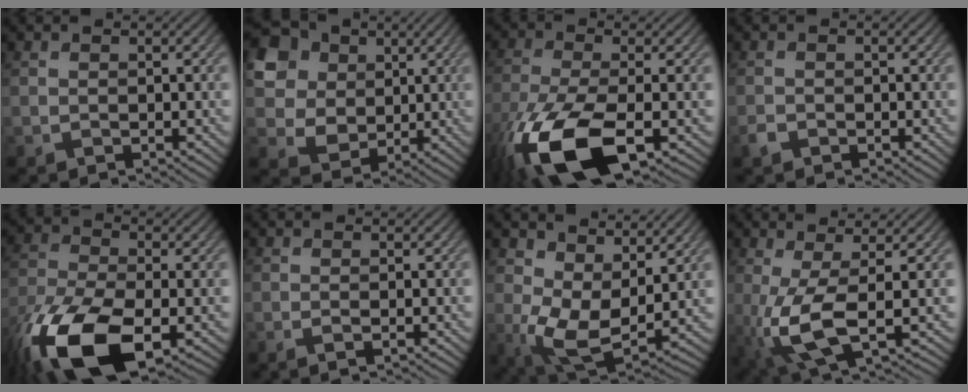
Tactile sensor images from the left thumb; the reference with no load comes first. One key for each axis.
{"total": 12.6, "fx": 4.3, "fy": 10.4, "fz": 5.8, "tx": -0.192, "ty": 0.013, "tz": 0.098}
{"total": 14.6, "fx": -6.2, "fy": 6.0, "fz": 11.7, "tx": -0.282, "ty": -0.042, "tz": -0.115}
{"total": 1.1, "fx": -0.8, "fy": 0.6, "fz": 0.4, "tx": -0.009, "ty": -0.003, "tz": -0.018}
{"total": 15.1, "fx": -7.3, "fy": 7.3, "fz": 11.0, "tx": -0.262, "ty": -0.046, "tz": -0.137}
{"total": 0.8, "fx": -0.2, "fy": 0.1, "fz": 0.8, "tx": -0.016, "ty": -0.004, "tz": -0.006}
{"total": 9.3, "fx": 2.8, "fy": 5.3, "fz": 7.1, "tx": -0.148, "ty": -0.013, "tz": 0.051}
{"total": 8.0, "fx": -0.8, "fy": 2.5, "fz": 7.5, "tx": -0.169, "ty": -0.004, "tz": -0.015}